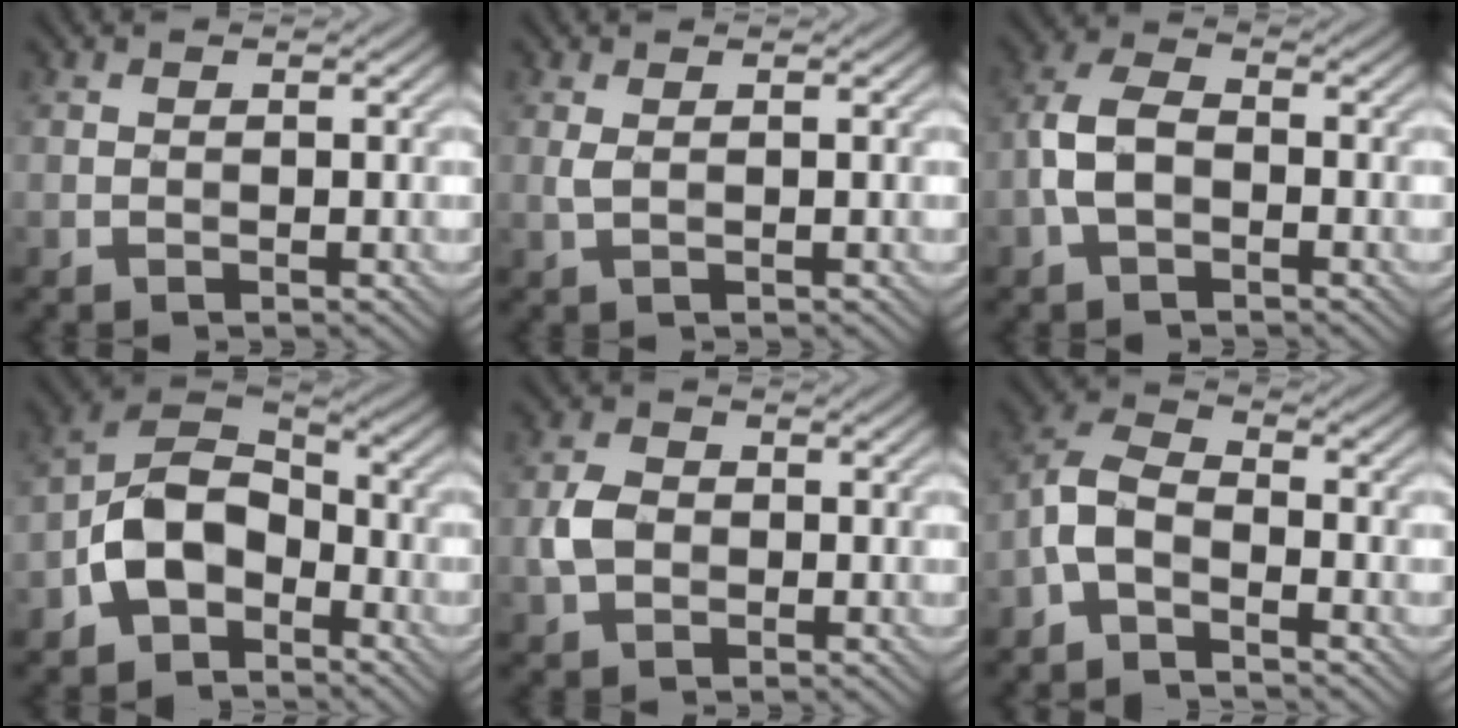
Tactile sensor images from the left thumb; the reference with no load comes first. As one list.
[{"total": 1.0, "force": [0.3, 0.0, 0.9], "torque": [-0.030, 0.002, 0.010]}, {"total": 5.0, "force": [-1.5, 2.7, 3.9], "torque": [-0.093, 0.013, -0.037]}, {"total": 8.4, "force": [-4.1, 5.3, 5.1], "torque": [-0.097, 0.012, -0.094]}, {"total": 3.4, "force": [-0.5, 2.6, 2.1], "torque": [-0.054, 0.003, -0.014]}, {"total": 4.8, "force": [-2.9, 1.9, 3.3], "torque": [-0.077, 0.012, -0.073]}]